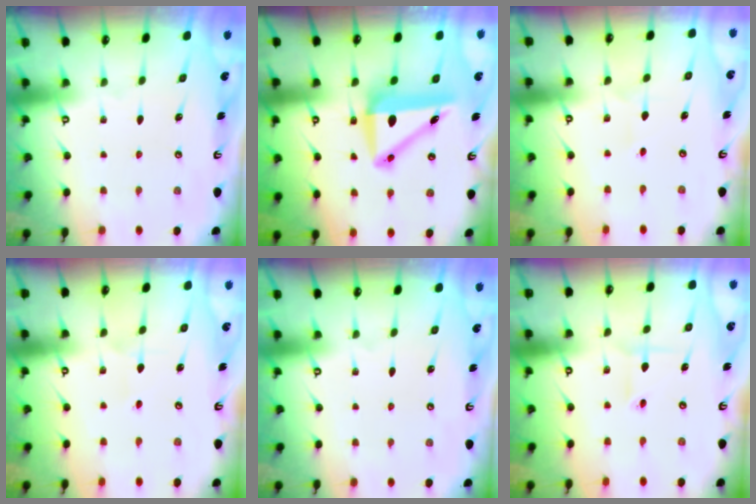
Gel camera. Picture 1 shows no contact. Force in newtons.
{"total": 9.2, "press": 8.9, "slide": 2.4}
{"total": 2.1, "press": 2.1, "slide": 0.2}
{"total": 4.5, "press": 4.5, "slide": 0.4}
{"total": 0.0}
{"total": 2.2, "press": 2.1, "slide": 0.6}